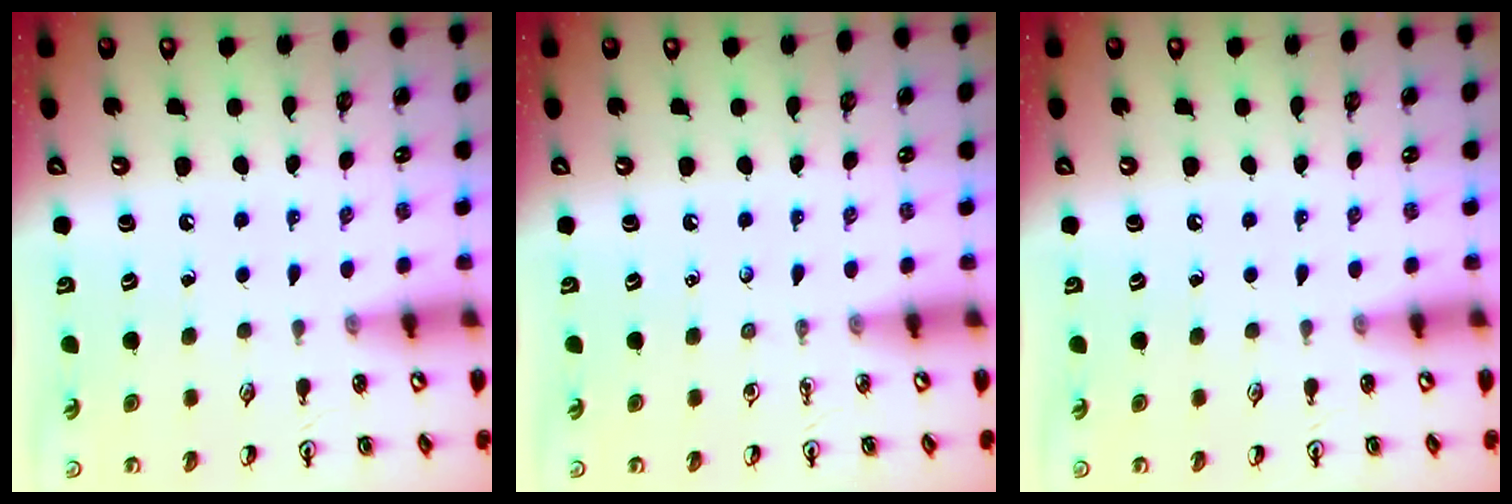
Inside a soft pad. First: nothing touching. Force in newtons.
{"total": 0.0}
{"total": 0.0}